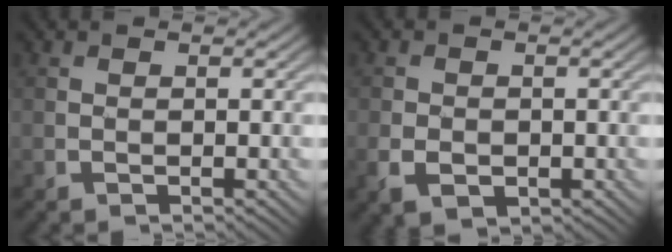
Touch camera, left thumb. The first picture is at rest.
{"total": 3.6, "force": [-1.4, 2.5, 2.1], "torque": [-0.047, -0.011, -0.029]}